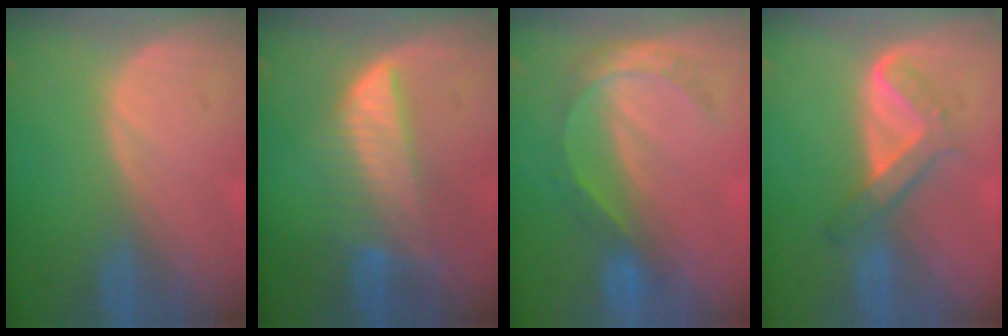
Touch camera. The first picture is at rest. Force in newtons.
{"total": 6.4, "press": 6.3, "slide": 1.0}
{"total": 5.6, "press": 4.8, "slide": 2.8}
{"total": 4.9, "press": 4.8, "slide": 1.0}